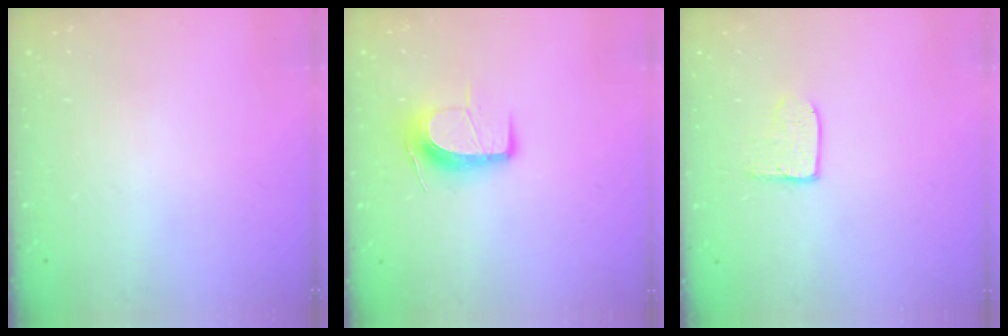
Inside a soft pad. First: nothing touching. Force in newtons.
{"total": 10.3, "press": 10.3, "slide": 0.6}
{"total": 3.8, "press": 3.8, "slide": 0.3}